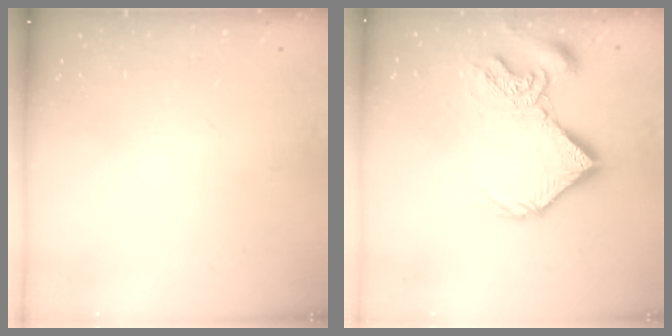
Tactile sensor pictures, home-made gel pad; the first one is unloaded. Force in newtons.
{"total": 13.2, "press": 13.2, "slide": 1.4}